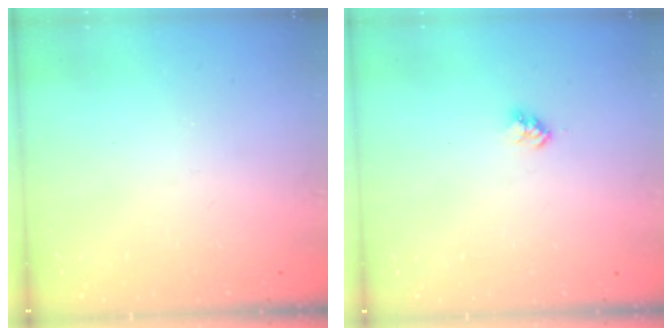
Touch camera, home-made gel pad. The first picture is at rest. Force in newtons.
{"total": 2.8, "press": 2.8, "slide": 0.4}